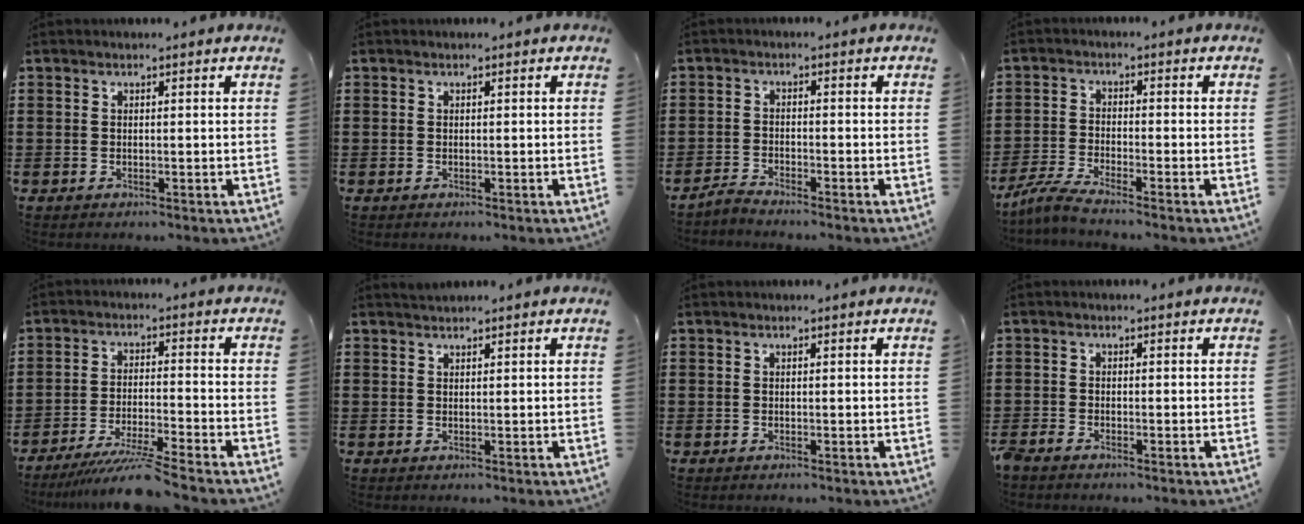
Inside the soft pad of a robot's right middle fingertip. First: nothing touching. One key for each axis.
{"total": 0.0}
{"total": 2.2, "fx": -2.2, "fy": -0.2, "fz": 0.5, "tx": -0.019, "ty": -0.001, "tz": -0.045}
{"total": 3.8, "fx": -3.4, "fy": -0.4, "fz": 1.6, "tx": -0.050, "ty": -0.013, "tz": -0.072}
{"total": 7.2, "fx": -6.2, "fy": -0.5, "fz": 3.6, "tx": -0.070, "ty": -0.019, "tz": -0.116}
{"total": 0.9, "fx": 0.9, "fy": 0.1, "fz": 0.1, "tx": -0.003, "ty": 0.001, "tz": 0.017}
{"total": 0.0}
{"total": 1.3, "fx": -1.2, "fy": 0.2, "fz": 0.4, "tx": -0.026, "ty": -0.007, "tz": -0.028}